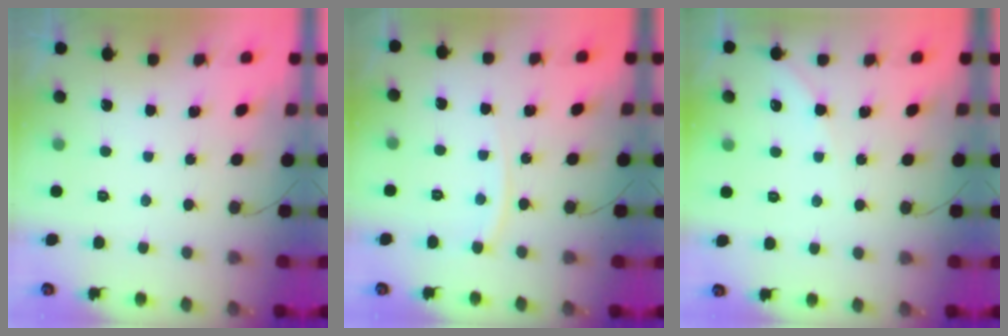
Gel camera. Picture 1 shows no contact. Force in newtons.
{"total": 5.7, "press": 5.6, "slide": 0.8}
{"total": 4.1, "press": 4.0, "slide": 0.6}